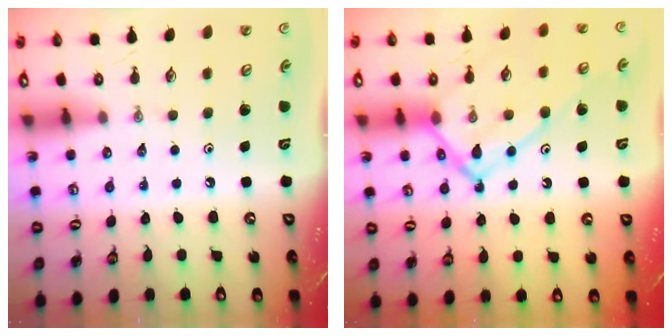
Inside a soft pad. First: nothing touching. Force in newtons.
{"total": 16.5, "press": 16.5, "slide": 1.5}